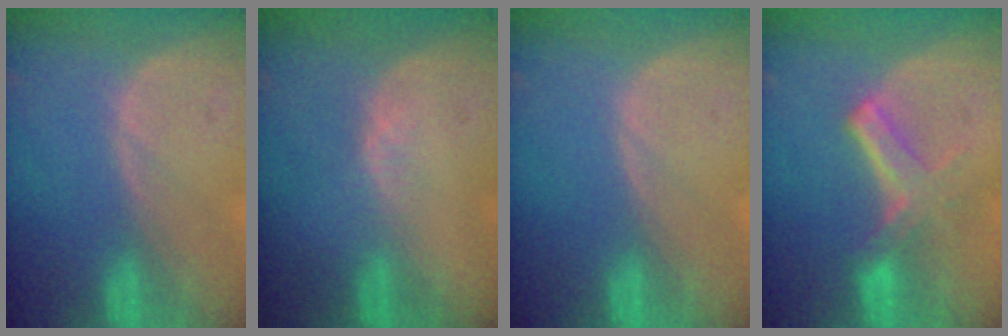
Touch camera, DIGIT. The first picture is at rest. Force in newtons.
{"total": 1.4, "press": 1.2, "slide": 0.7}
{"total": 0.0}
{"total": 5.8, "press": 5.4, "slide": 2.1}